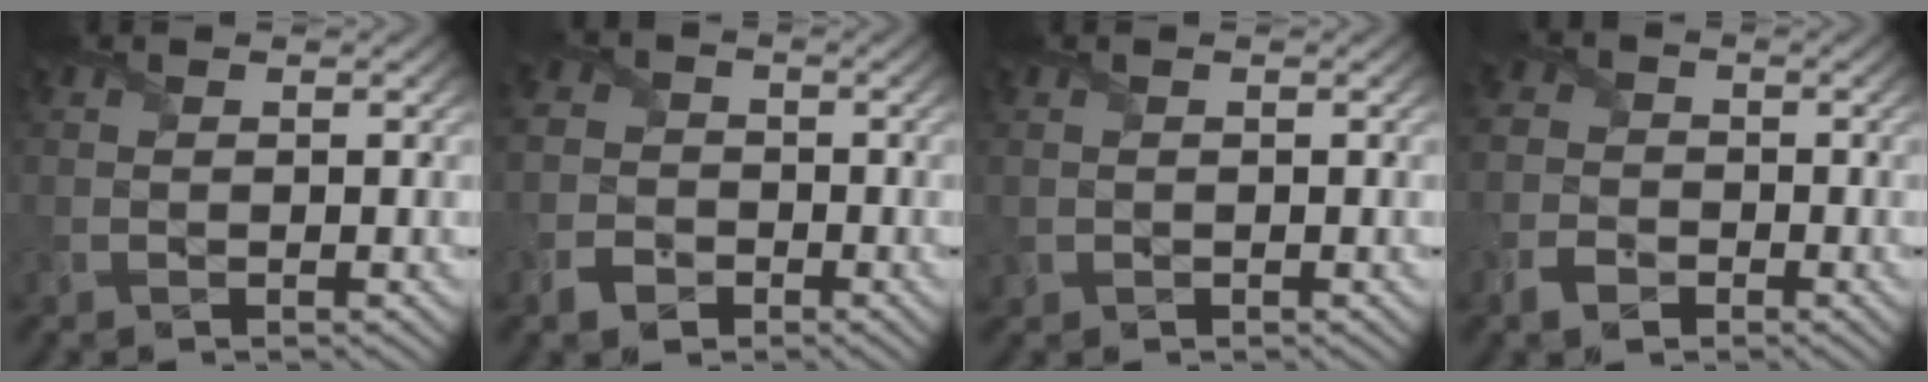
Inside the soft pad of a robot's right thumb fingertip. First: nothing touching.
{"total": 4.1, "force": [-2.0, 3.4, 1.1], "torque": [-0.035, -0.008, -0.047]}
{"total": 0.6, "force": [0.1, 0.6, -0.1], "torque": [-0.005, -0.003, -0.002]}
{"total": 3.6, "force": [-2.0, 2.7, 1.3], "torque": [-0.039, -0.003, -0.052]}